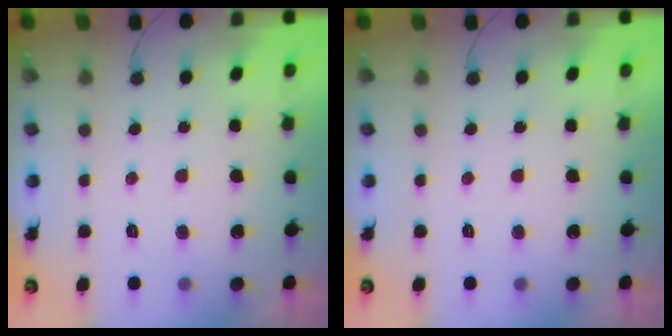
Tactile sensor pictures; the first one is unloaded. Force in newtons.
{"total": 0.0}